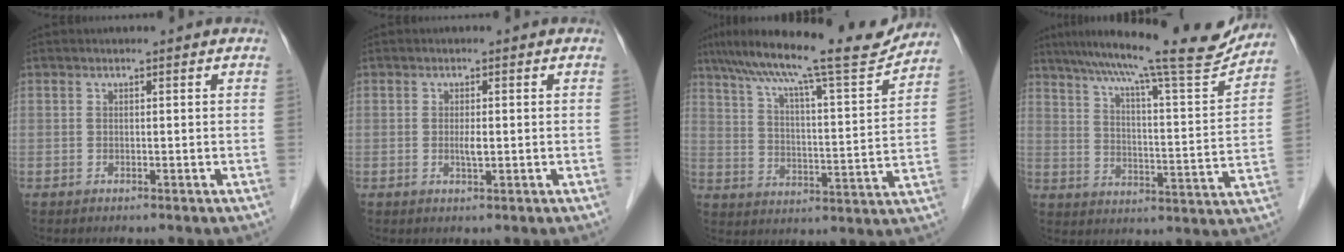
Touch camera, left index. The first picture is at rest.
{"total": 1.5, "force": [-0.2, 0.3, 1.5], "torque": [-0.029, -0.005, -0.003]}
{"total": 18.5, "force": [15.8, 1.4, 9.6], "torque": [-0.163, 0.007, 0.234]}
{"total": 20.7, "force": [18.1, 1.1, 10.1], "torque": [-0.166, -0.019, 0.252]}